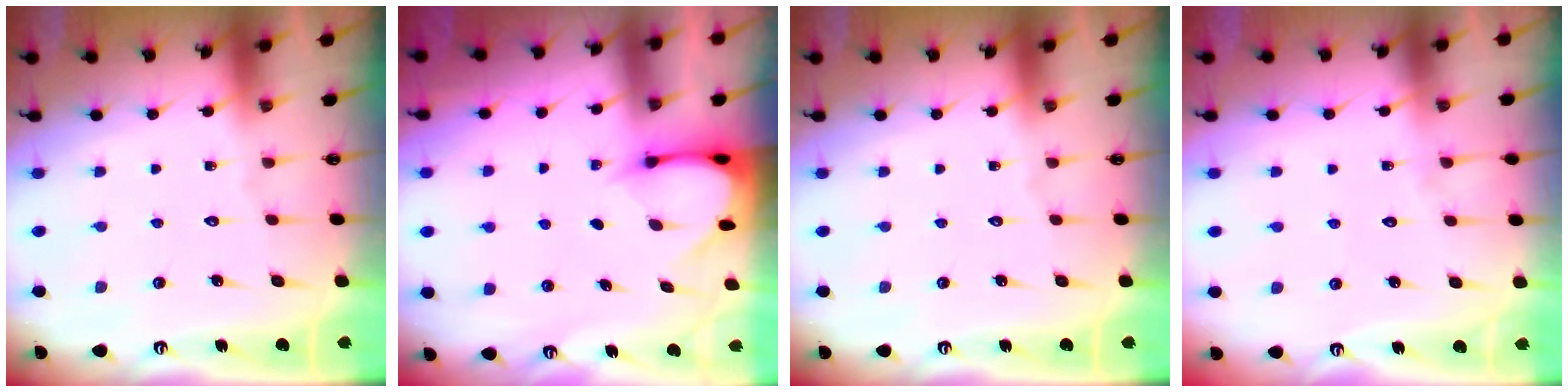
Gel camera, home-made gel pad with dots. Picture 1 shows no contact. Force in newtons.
{"total": 3.0, "press": 3.0, "slide": 0.2}
{"total": 0.0}
{"total": 4.5, "press": 4.5, "slide": 0.5}